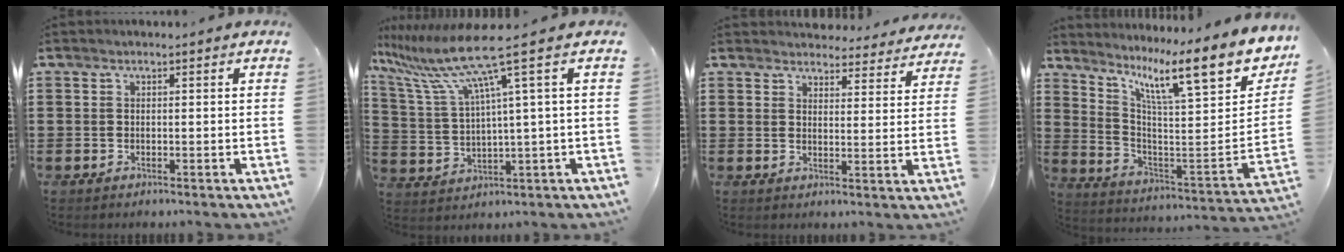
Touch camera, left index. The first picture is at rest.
{"total": 9.5, "force": [5.3, -0.5, 7.9], "torque": [-0.189, -0.033, 0.076]}
{"total": 4.0, "force": [3.9, 0.4, 0.1], "torque": [-0.010, -0.023, 0.069]}
{"total": 11.8, "force": [7.3, 1.9, 9.1], "torque": [-0.167, -0.062, 0.108]}